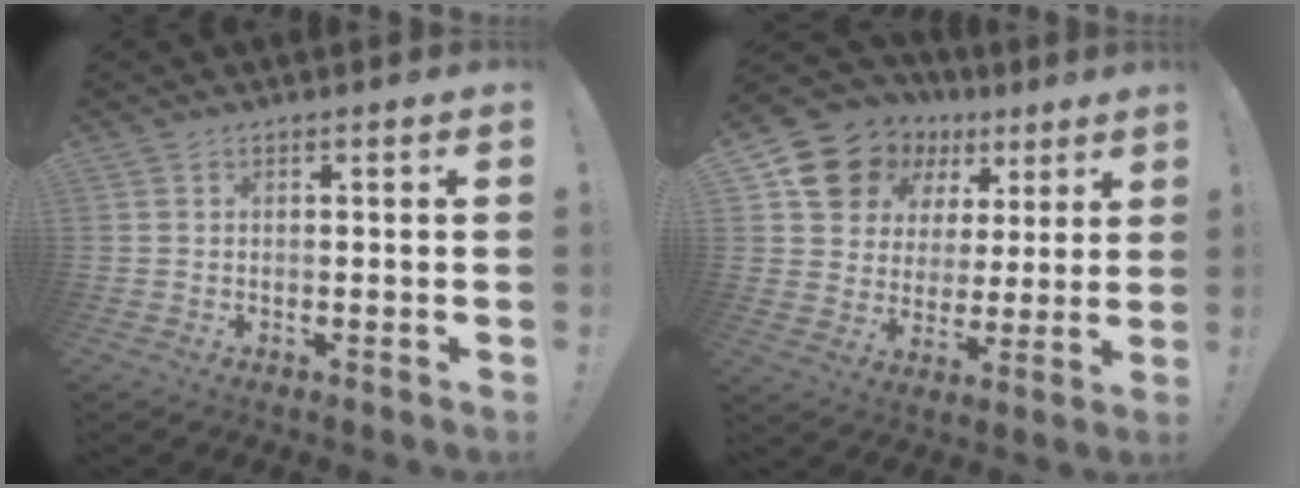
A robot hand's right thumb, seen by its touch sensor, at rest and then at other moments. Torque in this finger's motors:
{"motor_torque": [0.95, 0.95, 0.20, 0.07, 0.21]}